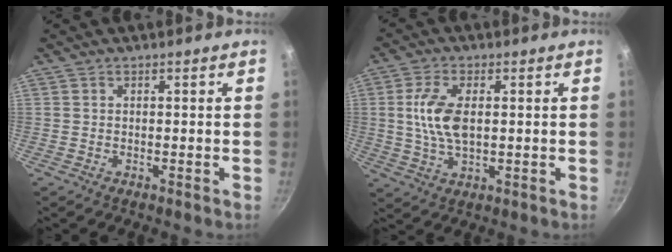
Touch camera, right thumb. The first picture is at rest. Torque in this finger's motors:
{"motor_torque": [0.29, 1.06, 1.02, 0.34, 0.11]}